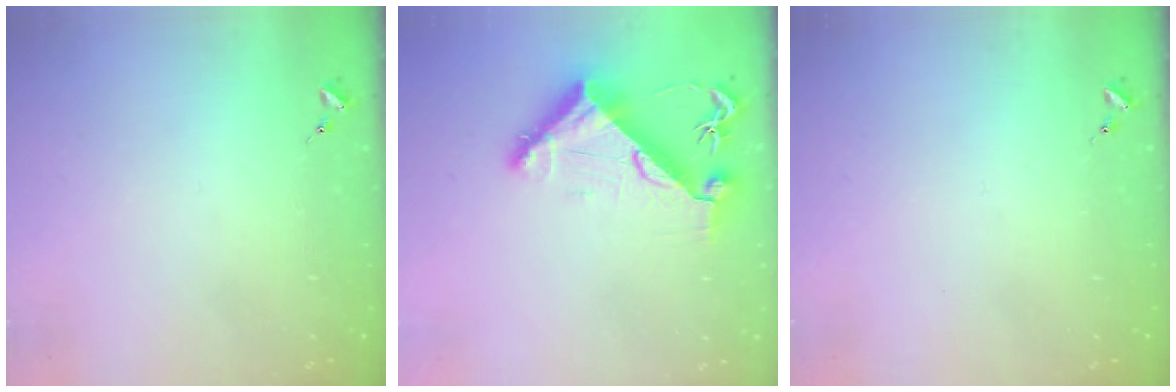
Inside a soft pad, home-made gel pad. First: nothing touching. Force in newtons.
{"total": 9.3, "press": 9.2, "slide": 1.5}
{"total": 0.0}